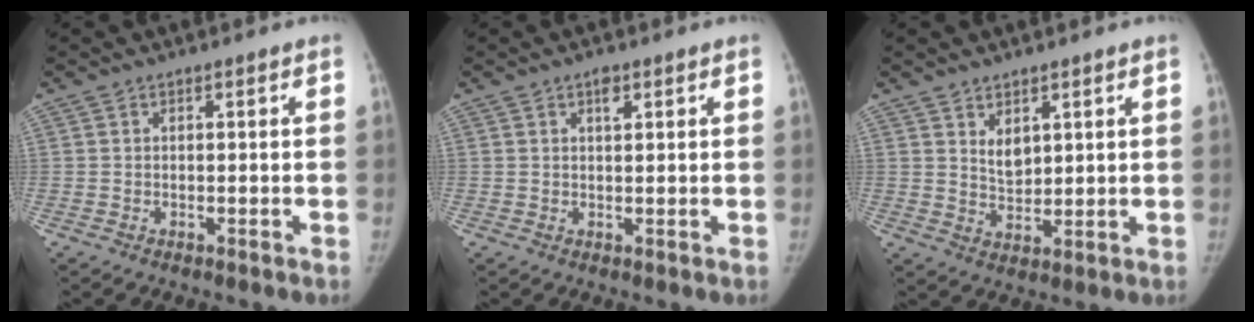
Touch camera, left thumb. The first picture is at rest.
{"total": 2.0, "force": [1.1, 0.9, 1.4], "torque": [-0.016, -0.004, 0.016]}
{"total": 4.2, "force": [2.1, 2.5, 2.6], "torque": [-0.026, -0.021, 0.046]}